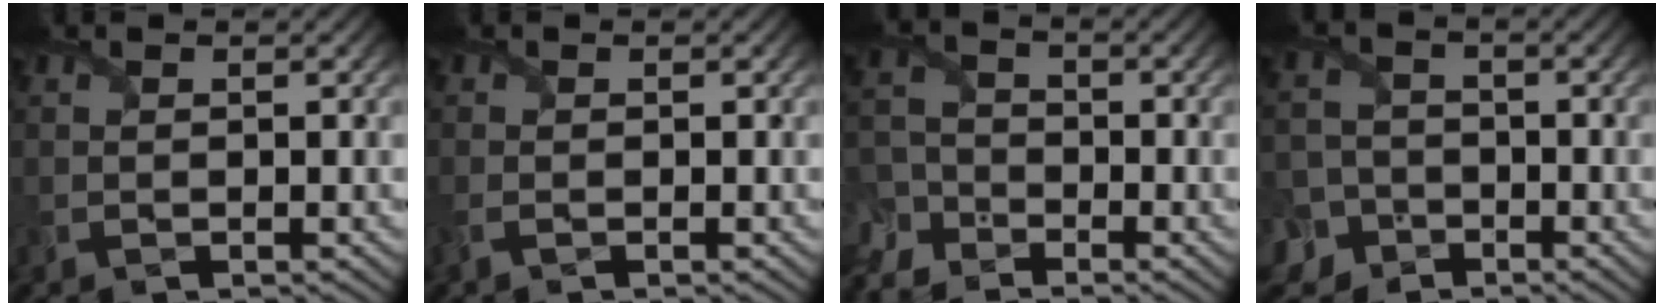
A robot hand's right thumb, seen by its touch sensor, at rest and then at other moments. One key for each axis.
{"total": 1.1, "fx": -0.7, "fy": 0.5, "fz": 0.8, "tx": -0.028, "ty": -0.007, "tz": -0.019}
{"total": 5.1, "fx": -4.3, "fy": 2.6, "fz": 1.2, "tx": -0.034, "ty": -0.013, "tz": -0.095}
{"total": 6.4, "fx": -3.6, "fy": 5.2, "fz": 1.5, "tx": -0.028, "ty": -0.013, "tz": -0.088}